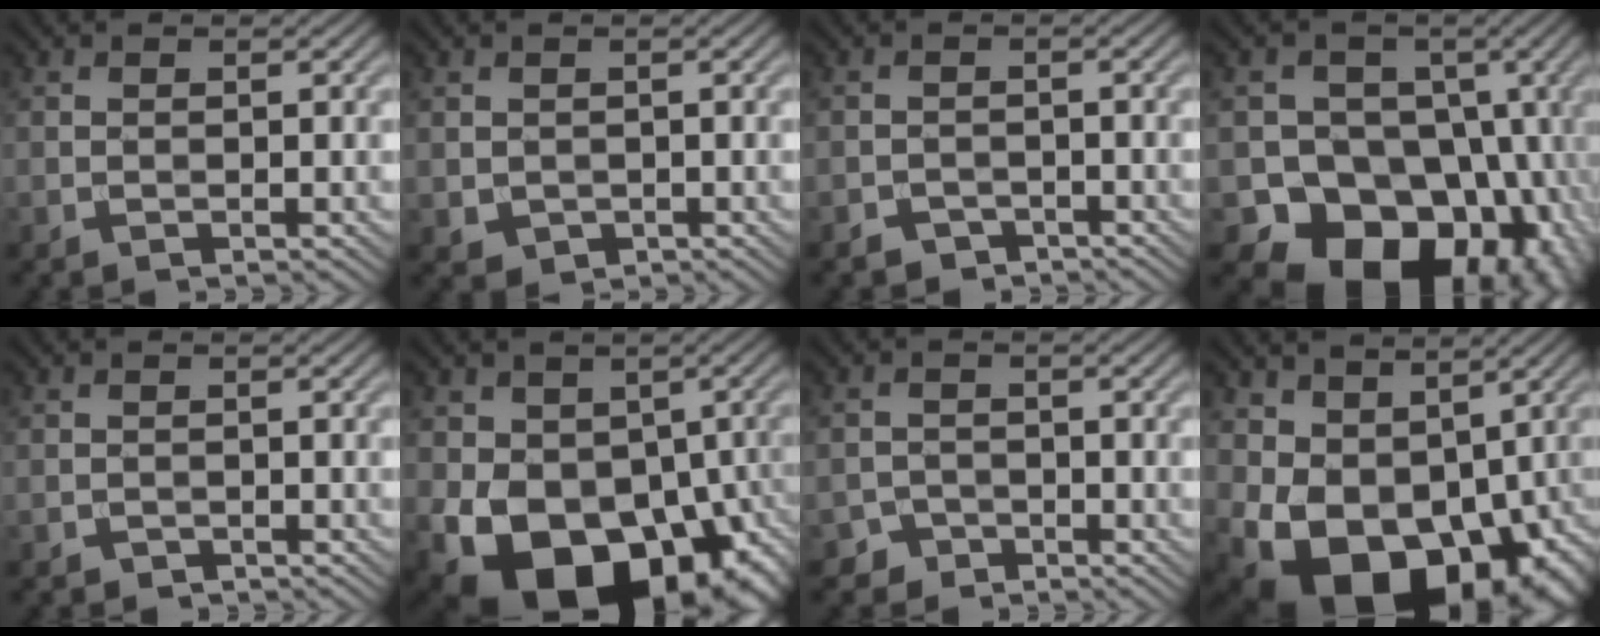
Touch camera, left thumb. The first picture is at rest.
{"total": 1.5, "force": [0.0, 1.4, 0.6], "torque": [-0.021, -0.012, 0.005]}
{"total": 2.2, "force": [-1.8, 1.1, 0.4], "torque": [-0.002, 0.003, -0.034]}
{"total": 16.4, "force": [-6.4, 12.8, 7.9], "torque": [-0.097, -0.024, -0.110]}
{"total": 0.8, "force": [-0.7, 0.3, 0.1], "torque": [0.000, -0.002, -0.014]}
{"total": 17.3, "force": [-6.0, 11.6, 11.4], "torque": [-0.190, -0.035, -0.083]}
{"total": 2.0, "force": [-1.7, 1.1, 0.0], "torque": [0.007, 0.005, -0.035]}
{"total": 15.3, "force": [-2.2, 10.6, 10.9], "torque": [-0.190, -0.035, -0.006]}